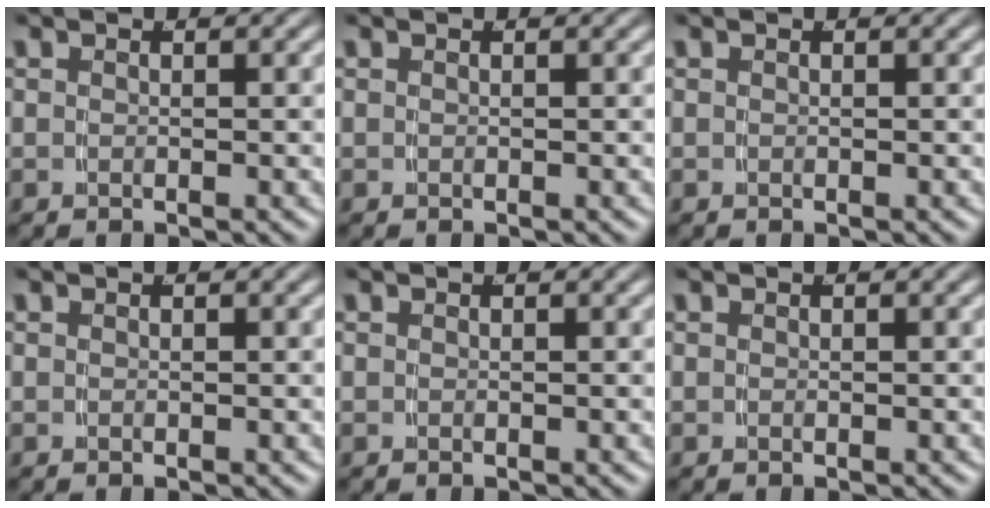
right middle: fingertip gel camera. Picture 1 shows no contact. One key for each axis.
{"total": 0.0}
{"total": 0.0}
{"total": 0.0}
{"total": 0.0}
{"total": 0.0}